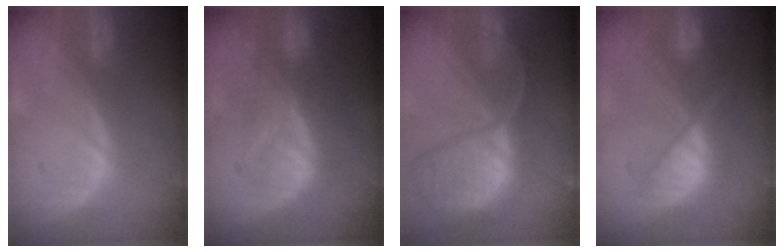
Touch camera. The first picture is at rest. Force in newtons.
{"total": 8.9, "press": 8.5, "slide": 2.4}
{"total": 12.1, "press": 9.9, "slide": 7.0}
{"total": 7.3, "press": 7.2, "slide": 0.7}